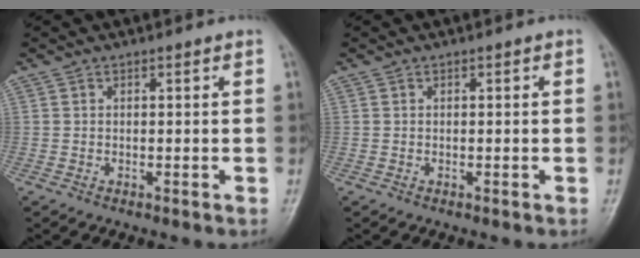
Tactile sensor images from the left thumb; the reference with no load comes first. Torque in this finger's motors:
{"motor_torque": [0.00, 0.01, -0.07, -0.11, 0.00]}